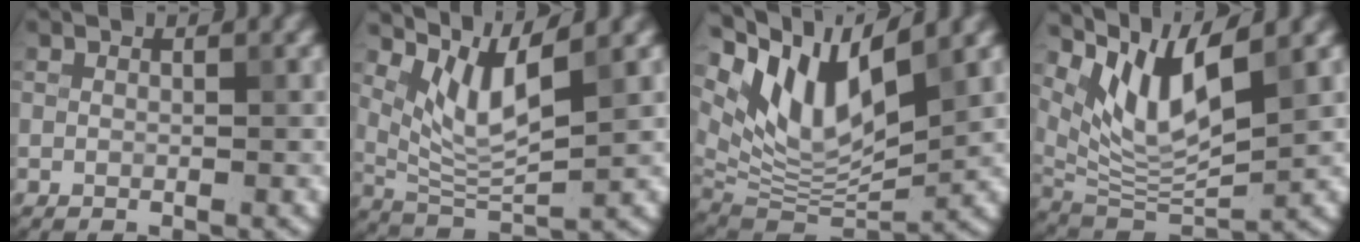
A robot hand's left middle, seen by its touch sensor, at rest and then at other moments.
{"total": 5.4, "force": [3.1, 1.3, 4.2], "torque": [-0.088, -0.011, 0.069]}
{"total": 10.4, "force": [5.6, 4.1, 7.7], "torque": [-0.143, -0.003, 0.112]}
{"total": 7.4, "force": [4.3, 2.1, 5.6], "torque": [-0.112, -0.013, 0.088]}